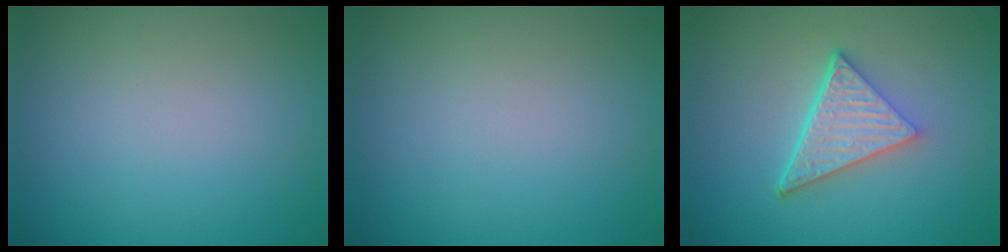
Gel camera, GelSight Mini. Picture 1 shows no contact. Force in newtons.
{"total": 0.0}
{"total": 5.1, "press": 3.6, "slide": 3.7}